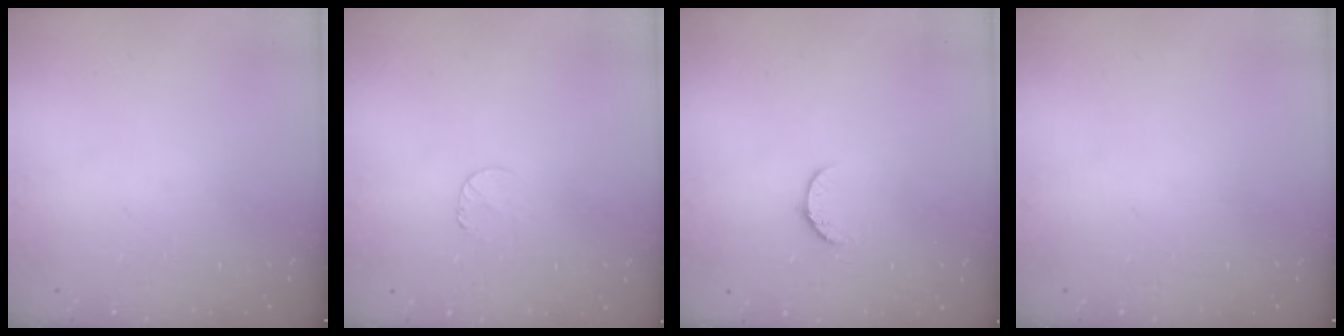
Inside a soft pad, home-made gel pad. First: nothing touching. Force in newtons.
{"total": 4.8, "press": 4.8, "slide": 0.5}
{"total": 5.2, "press": 5.2, "slide": 0.4}
{"total": 0.0}